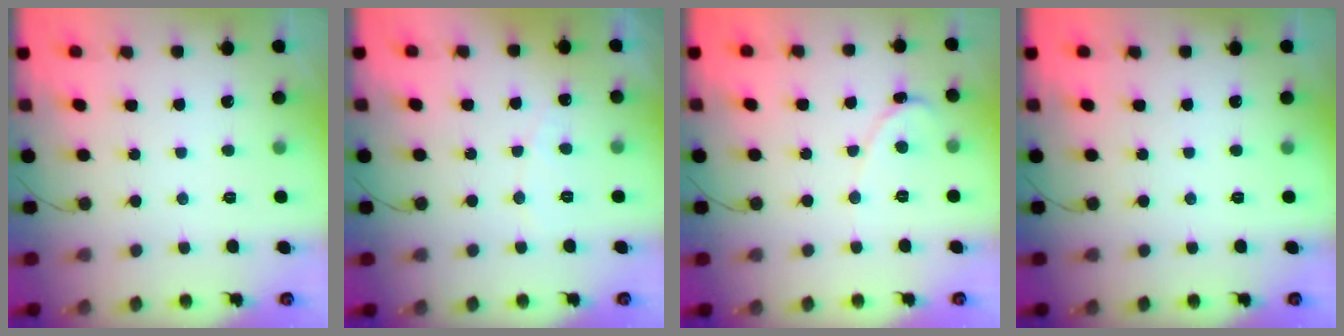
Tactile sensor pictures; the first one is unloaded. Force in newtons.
{"total": 2.8, "press": 2.8, "slide": 0.2}
{"total": 1.0, "press": 1.0, "slide": 0.1}
{"total": 0.0}